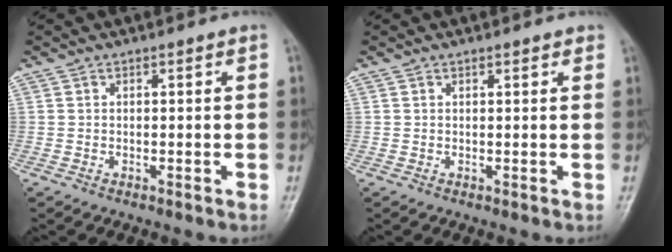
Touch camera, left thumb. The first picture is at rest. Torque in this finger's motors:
{"motor_torque": [0.05, 0.02, -0.12, -0.06, -0.02]}